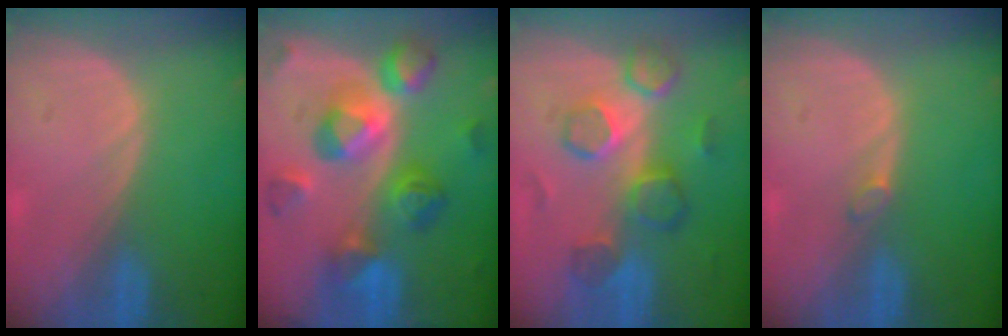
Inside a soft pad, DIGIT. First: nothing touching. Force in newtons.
{"total": 11.4, "press": 11.3, "slide": 1.1}
{"total": 8.6, "press": 8.3, "slide": 2.2}
{"total": 0.9, "press": 0.9, "slide": 0.3}